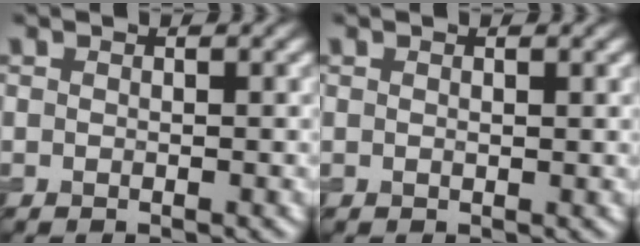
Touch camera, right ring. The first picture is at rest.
{"total": 0.5, "force": [0.5, 0.2, 0.0], "torque": [0.004, -0.005, 0.003]}